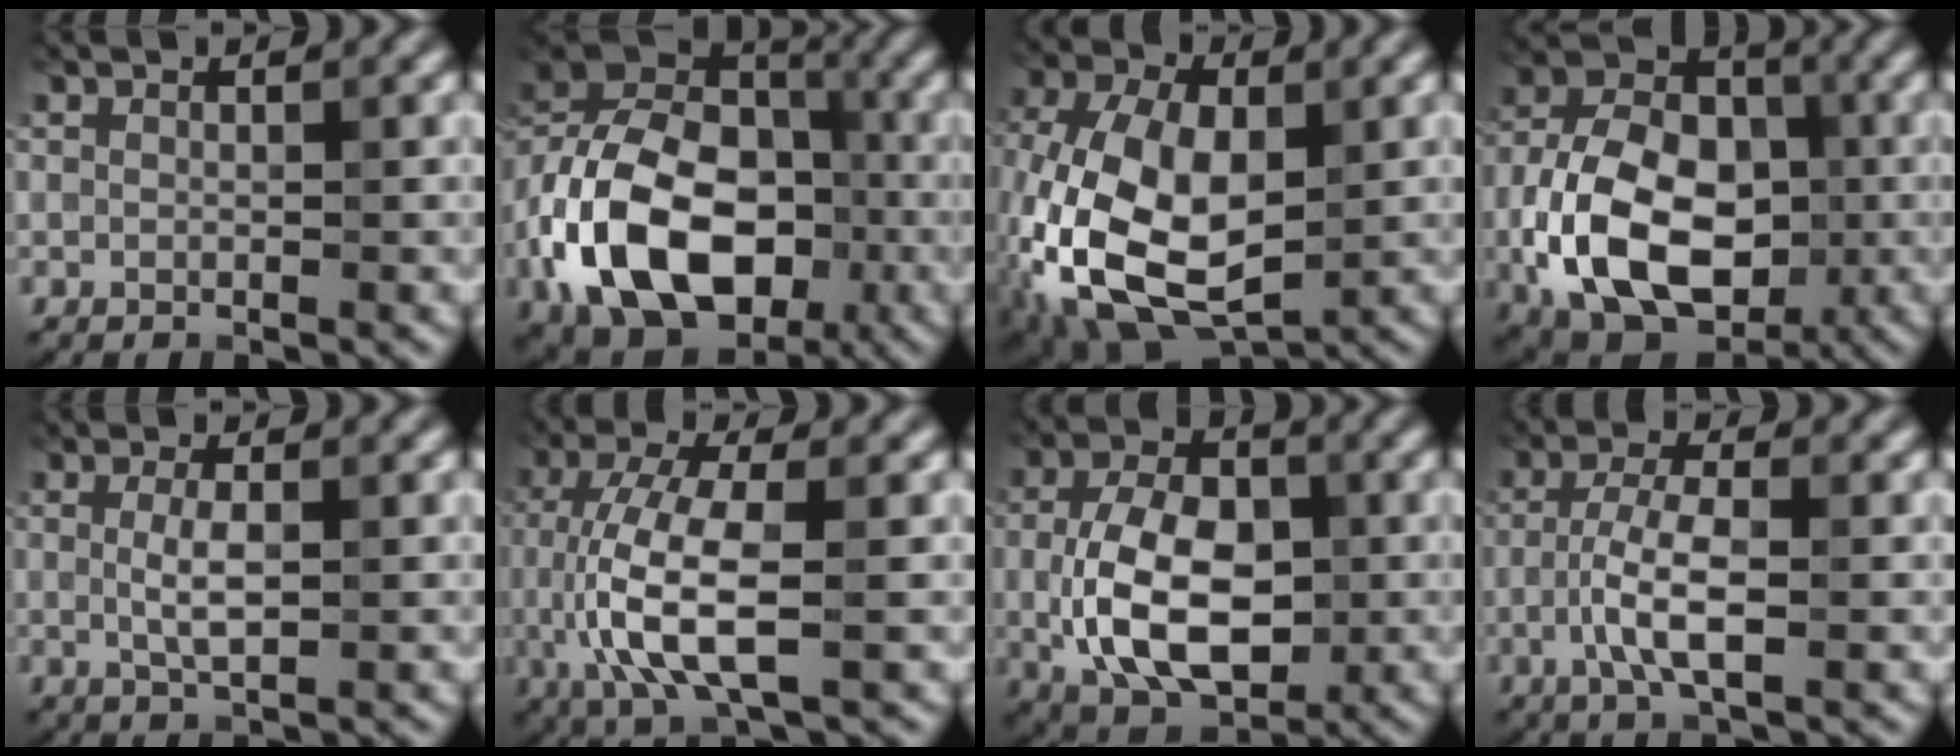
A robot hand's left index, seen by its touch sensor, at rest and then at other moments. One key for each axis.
{"total": 15.1, "fx": -5.0, "fy": 9.9, "fz": 10.3, "tx": -0.199, "ty": 0.003, "tz": -0.113}
{"total": 12.5, "fx": -2.3, "fy": 7.4, "fz": 9.8, "tx": -0.228, "ty": -0.005, "tz": -0.053}
{"total": 13.0, "fx": -3.3, "fy": 8.6, "fz": 9.1, "tx": -0.182, "ty": -0.013, "tz": -0.069}
{"total": 2.5, "fx": 0.2, "fy": 0.7, "fz": 2.4, "tx": -0.050, "ty": 0.001, "tz": 0.003}
{"total": 7.8, "fx": -0.9, "fy": 2.7, "fz": 7.3, "tx": -0.157, "ty": 0.000, "tz": -0.018}
{"total": 9.9, "fx": -0.8, "fy": 6.2, "fz": 7.7, "tx": -0.155, "ty": -0.009, "tz": -0.011}
{"total": 4.5, "fx": -1.1, "fy": 1.3, "fz": 4.2, "tx": -0.085, "ty": 0.005, "tz": -0.026}